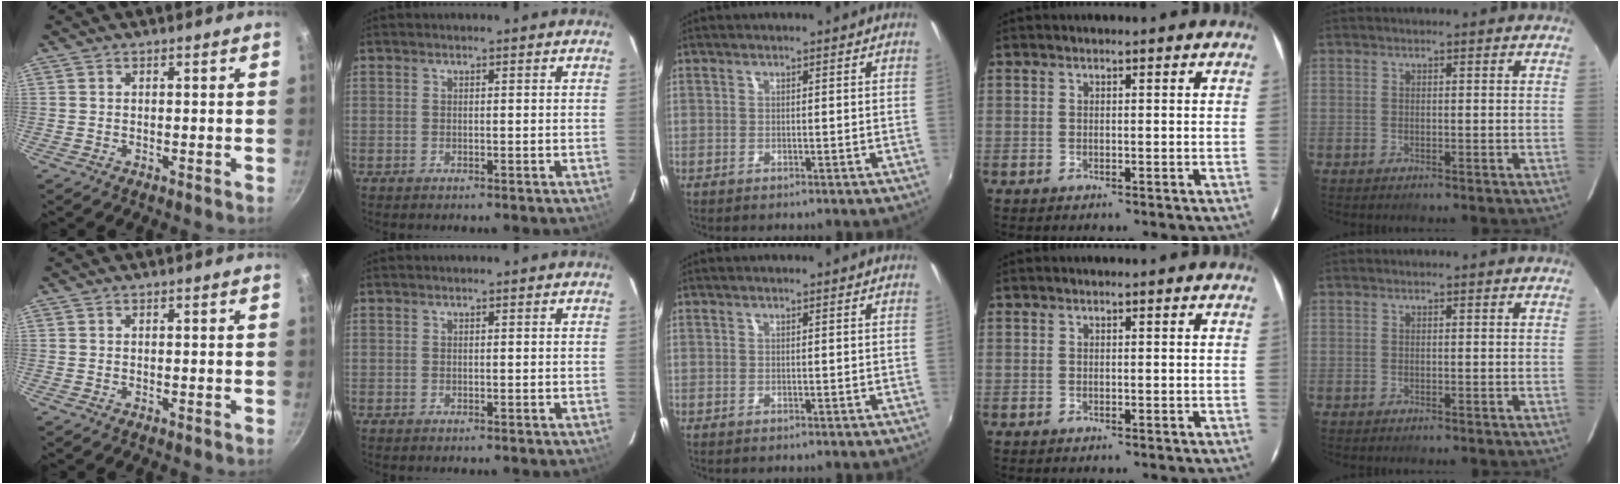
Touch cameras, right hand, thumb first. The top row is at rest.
{}